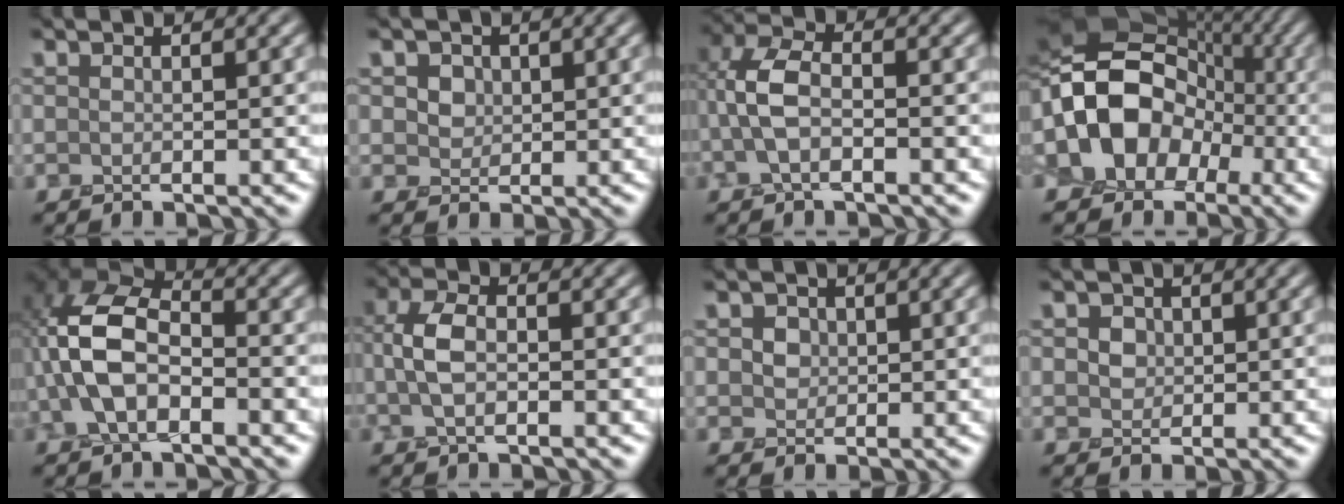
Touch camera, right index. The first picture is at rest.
{"total": 2.9, "force": [1.3, 2.2, 1.4], "torque": [-0.034, 0.009, 0.021]}
{"total": 4.3, "force": [-0.8, 2.1, 3.6], "torque": [-0.085, 0.015, -0.024]}
{"total": 14.9, "force": [-1.8, 11.1, 9.7], "torque": [-0.163, 0.006, -0.057]}
{"total": 7.6, "force": [-1.5, 4.4, 6.0], "torque": [-0.139, 0.016, -0.039]}
{"total": 3.7, "force": [-0.6, 1.8, 3.1], "torque": [-0.071, 0.007, -0.015]}
{"total": 1.9, "force": [0.6, 1.6, 0.8], "torque": [-0.012, 0.009, 0.004]}
{"total": 2.1, "force": [0.7, 1.7, 0.9], "torque": [-0.014, 0.009, 0.005]}